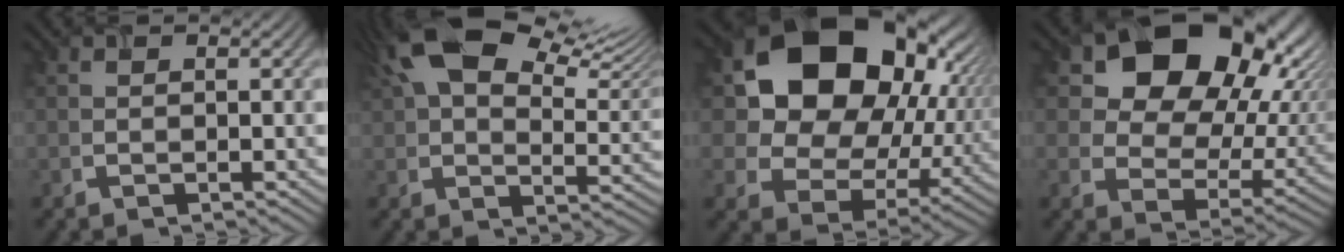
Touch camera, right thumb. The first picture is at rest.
{"total": 16.0, "force": [9.0, 7.3, 10.9], "torque": [-0.215, 0.020, 0.147]}
{"total": 17.1, "force": [4.8, 13.2, 9.9], "torque": [-0.170, -0.001, 0.108]}
{"total": 18.3, "force": [8.2, 13.0, 10.0], "torque": [-0.165, 0.027, 0.155]}